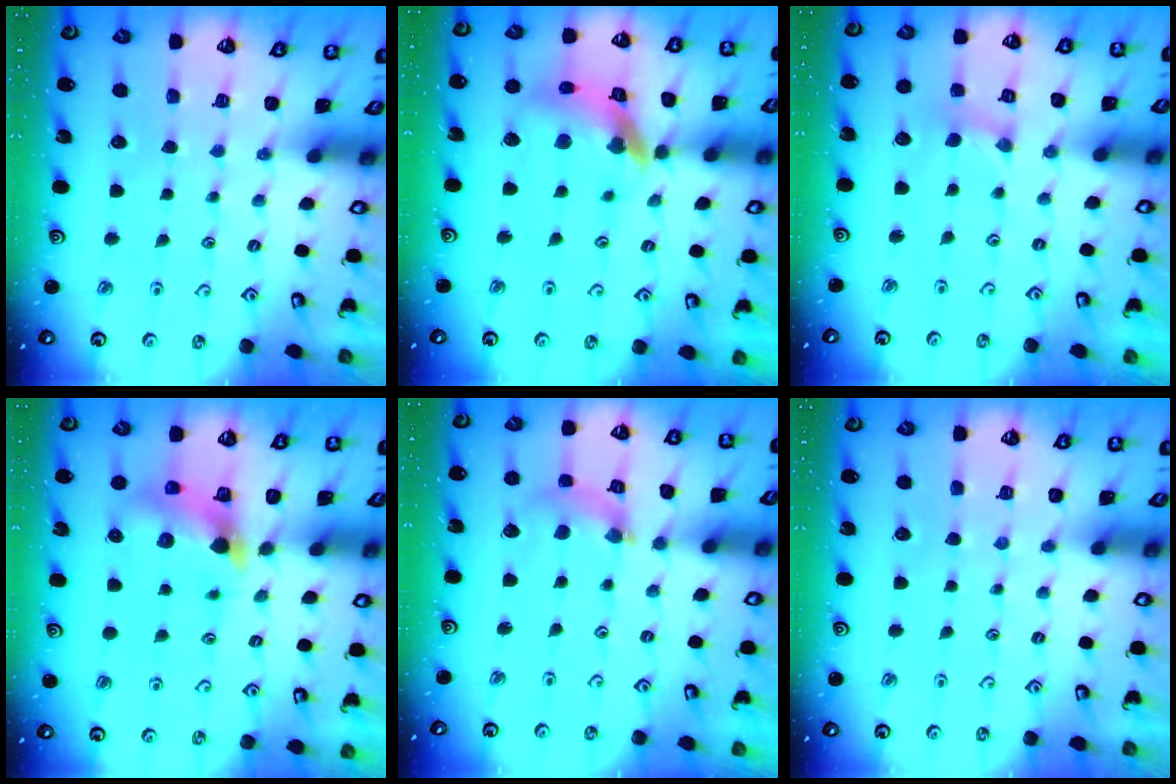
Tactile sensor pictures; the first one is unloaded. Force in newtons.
{"total": 13.6, "press": 13.5, "slide": 1.7}
{"total": 0.9, "press": 0.9, "slide": 0.2}
{"total": 7.0, "press": 7.0, "slide": 0.7}
{"total": 5.3, "press": 5.2, "slide": 0.5}
{"total": 0.0}